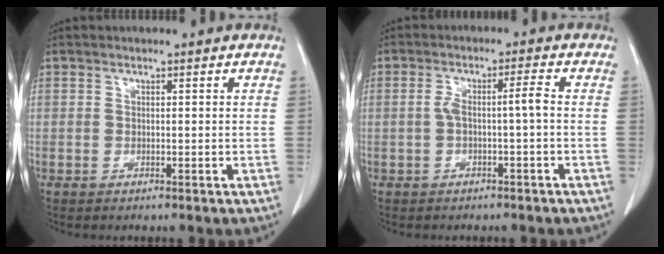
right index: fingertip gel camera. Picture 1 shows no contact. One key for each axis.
{"total": 3.5, "fx": -0.6, "fy": 0.0, "fz": 3.5, "tx": -0.068, "ty": 0.018, "tz": -0.006}